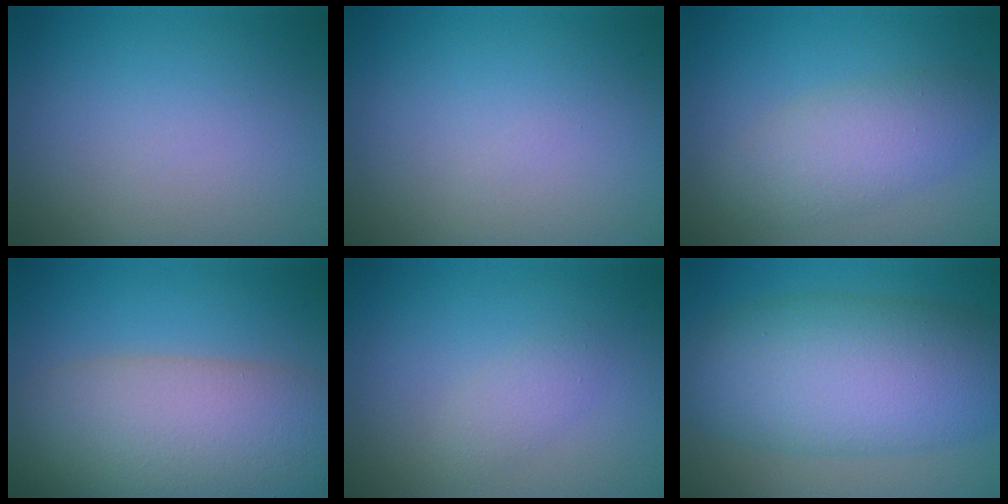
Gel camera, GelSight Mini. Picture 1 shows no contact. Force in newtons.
{"total": 0.0}
{"total": 4.2, "press": 4.2, "slide": 0.4}
{"total": 10.2, "press": 10.1, "slide": 0.9}
{"total": 1.4, "press": 1.4, "slide": 0.1}
{"total": 10.5, "press": 10.5, "slide": 0.2}